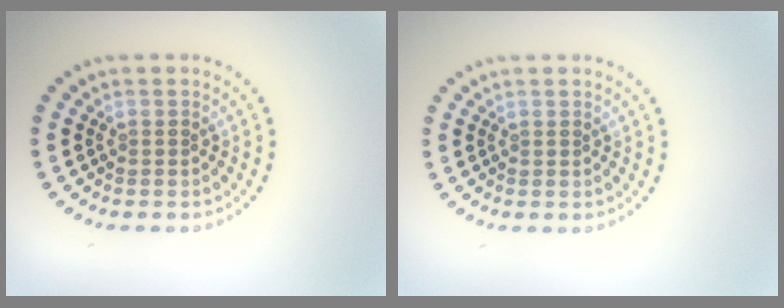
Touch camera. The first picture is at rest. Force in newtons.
{"total": 0.0}